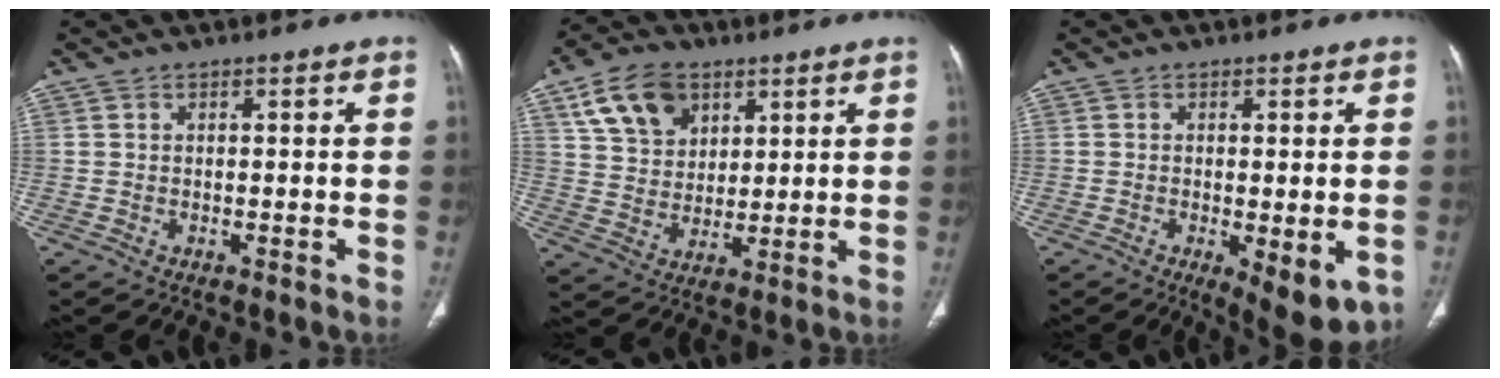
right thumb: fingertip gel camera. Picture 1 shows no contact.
{"total": 11.9, "force": [5.9, 8.3, 6.2], "torque": [-0.084, -0.015, 0.113]}
{"total": 8.2, "force": [-2.6, 2.9, 7.3], "torque": [-0.097, -0.019, -0.032]}